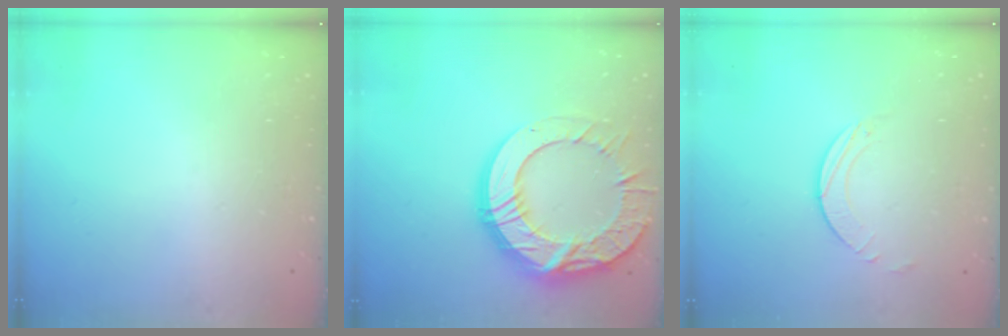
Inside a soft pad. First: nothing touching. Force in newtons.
{"total": 22.7, "press": 22.7, "slide": 1.8}
{"total": 1.6, "press": 1.6, "slide": 0.2}